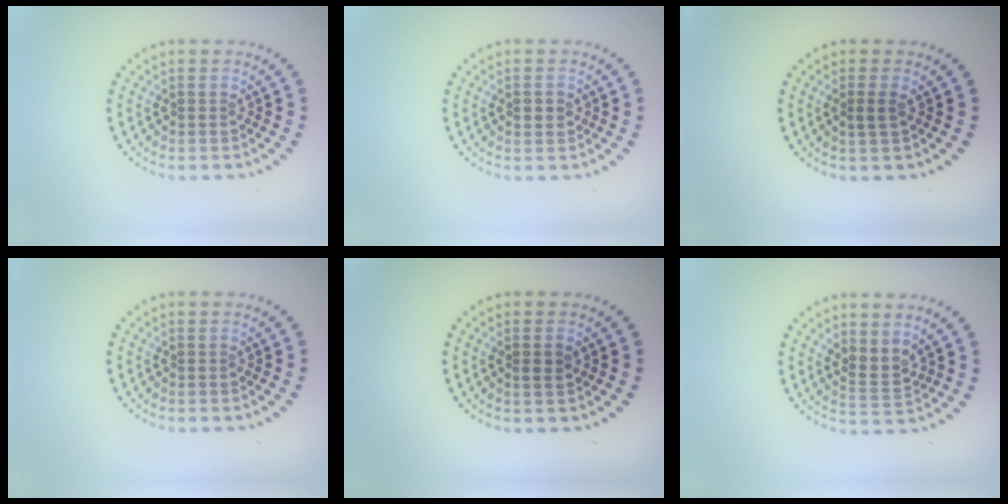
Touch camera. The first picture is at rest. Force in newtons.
{"total": 1.2, "press": 1.2, "slide": 0.1}
{"total": 1.3, "press": 1.1, "slide": 0.6}
{"total": 0.0}
{"total": 1.3, "press": 1.2, "slide": 0.5}
{"total": 2.0, "press": 1.6, "slide": 1.2}